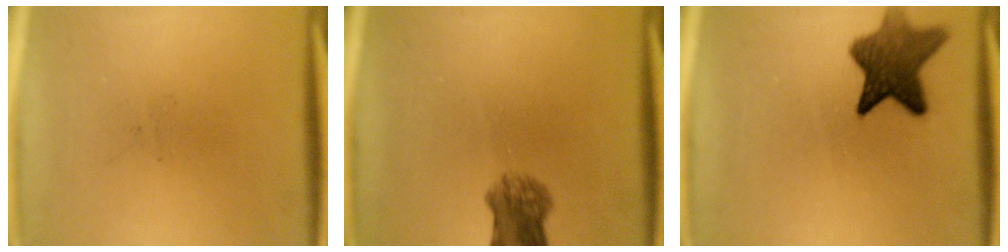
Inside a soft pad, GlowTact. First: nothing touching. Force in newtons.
{"total": 5.1}
{"total": 8.7}